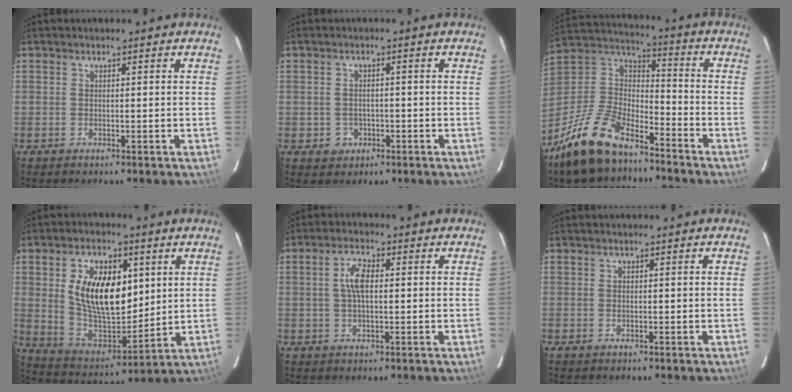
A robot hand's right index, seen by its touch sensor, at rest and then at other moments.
{"total": 3.3, "force": [-1.1, 3.1, 0.5], "torque": [-0.016, 0.006, -0.010]}
{"total": 19.7, "force": [-14.2, 8.2, 10.8], "torque": [-0.239, 0.000, -0.260]}
{"total": 14.8, "force": [3.5, 8.2, 11.8], "torque": [-0.222, 0.003, 0.079]}
{"total": 4.6, "force": [0.5, 2.1, 4.1], "torque": [-0.081, 0.010, 0.010]}
{"total": 0.0}